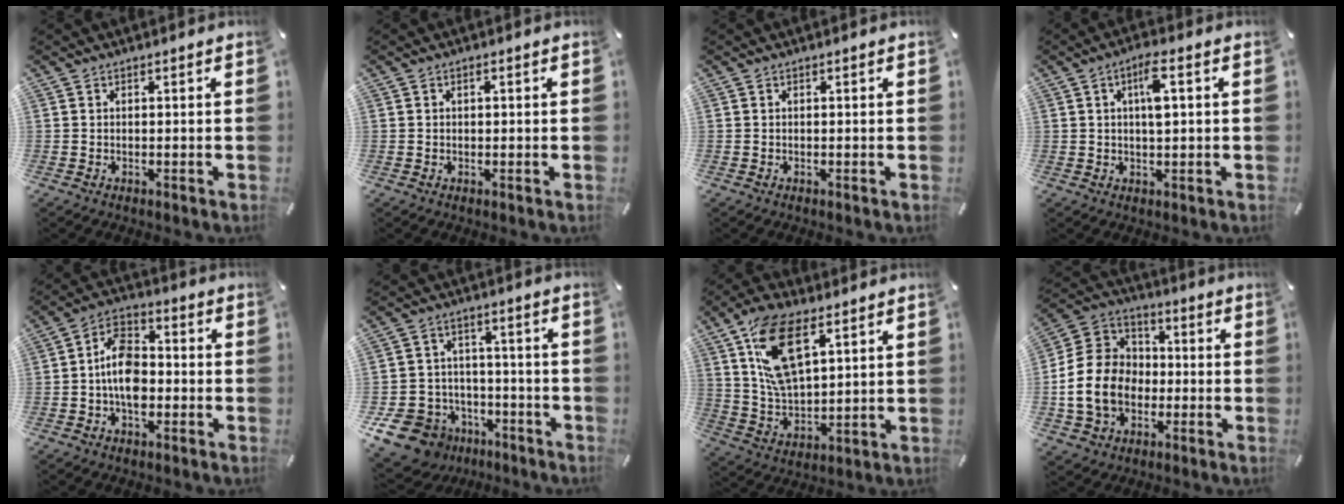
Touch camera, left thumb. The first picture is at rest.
{"total": 0.8, "force": [0.1, 0.6, 0.5], "torque": [-0.011, 0.005, 0.001]}
{"total": 0.0}
{"total": 5.9, "force": [1.5, 1.7, 5.5], "torque": [-0.101, 0.004, 0.022]}
{"total": 10.3, "force": [-2.2, 6.6, 7.5], "torque": [-0.135, 0.022, -0.037]}
{"total": 12.4, "force": [-6.8, 9.6, 3.8], "torque": [-0.093, 0.052, -0.116]}
{"total": 15.8, "force": [7.6, 7.9, 11.3], "torque": [-0.248, -0.016, 0.136]}
{"total": 15.0, "force": [-3.3, 12.6, 7.5], "torque": [-0.175, 0.028, -0.063]}